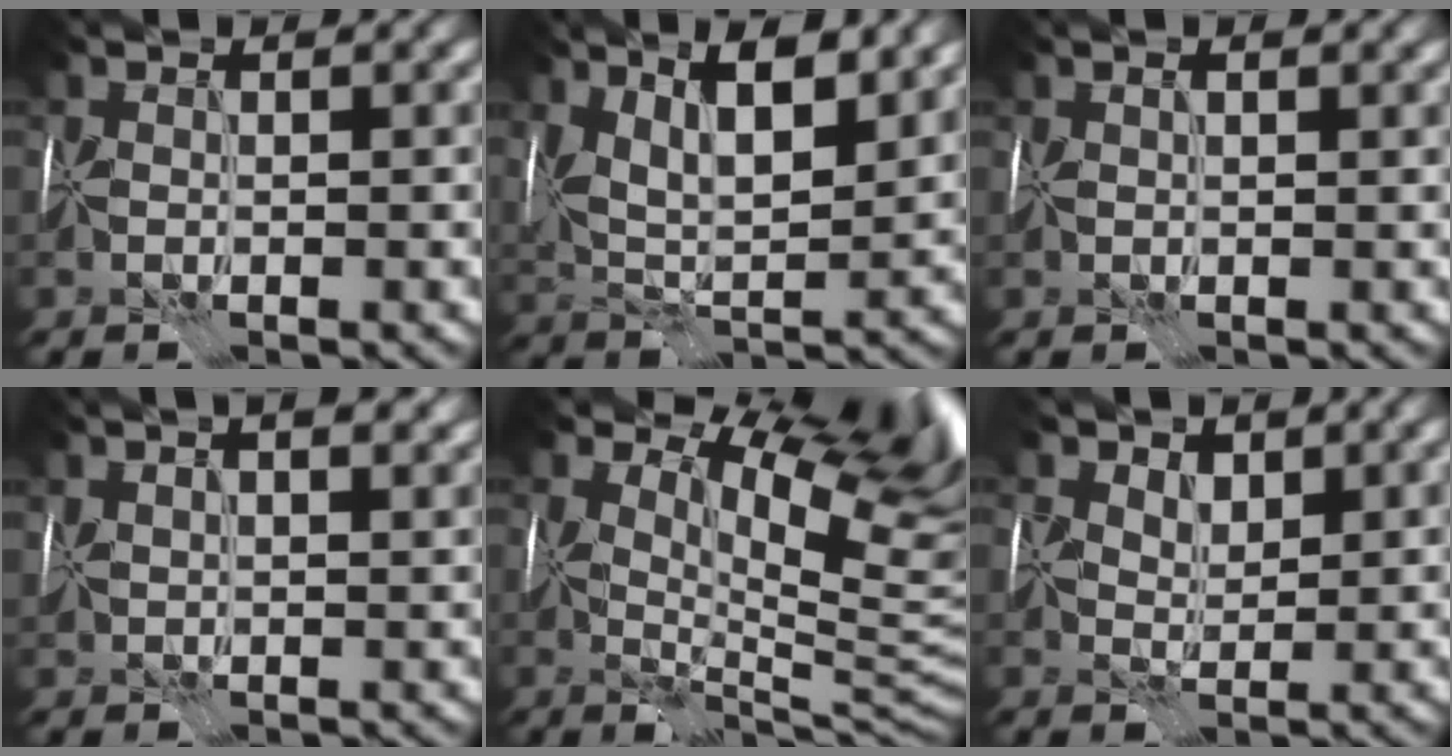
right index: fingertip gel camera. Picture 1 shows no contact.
{"total": 8.1, "force": [4.1, 3.1, 6.3], "torque": [-0.102, 0.011, 0.058]}
{"total": 1.8, "force": [0.8, 0.7, 1.5], "torque": [-0.022, 0.005, 0.011]}
{"total": 8.0, "force": [4.2, 4.1, 5.5], "torque": [-0.088, 0.038, 0.057]}
{"total": 13.8, "force": [6.3, 6.4, 10.5], "torque": [-0.139, 0.001, 0.117]}
{"total": 1.9, "force": [1.3, 1.2, 0.7], "torque": [-0.015, -0.011, 0.023]}